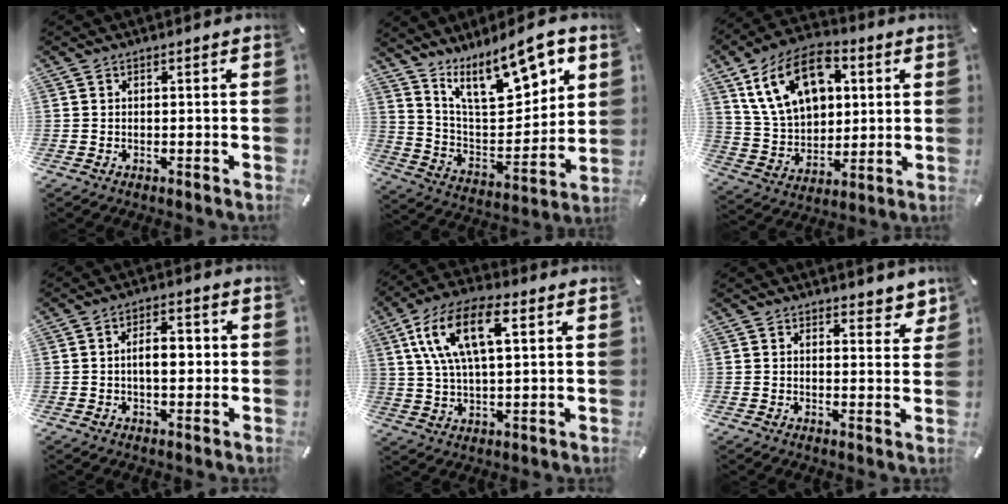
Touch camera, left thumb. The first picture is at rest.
{"total": 17.7, "force": [12.5, 7.6, 10.0], "torque": [-0.164, -0.071, 0.217]}
{"total": 17.2, "force": [6.7, 11.9, 10.4], "torque": [-0.207, -0.006, 0.125]}
{"total": 6.6, "force": [0.0, 3.6, 5.6], "torque": [-0.079, 0.003, -0.007]}
{"total": 14.6, "force": [5.7, 7.0, 11.5], "torque": [-0.249, 0.005, 0.096]}
{"total": 4.1, "force": [3.4, 2.0, 1.0], "torque": [0.004, -0.025, 0.057]}